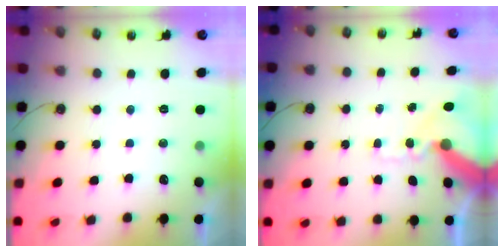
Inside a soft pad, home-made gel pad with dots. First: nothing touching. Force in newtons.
{"total": 13.7, "press": 13.5, "slide": 1.9}